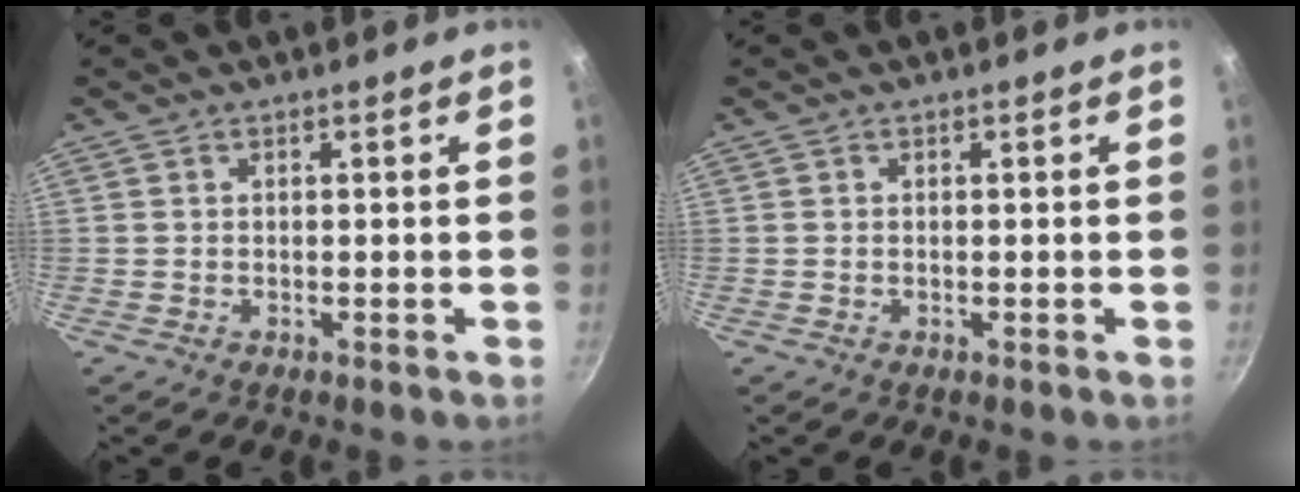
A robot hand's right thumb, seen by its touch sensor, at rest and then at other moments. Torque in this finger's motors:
{"motor_torque": [-0.35, -0.18, -0.41, -0.18, -0.02]}